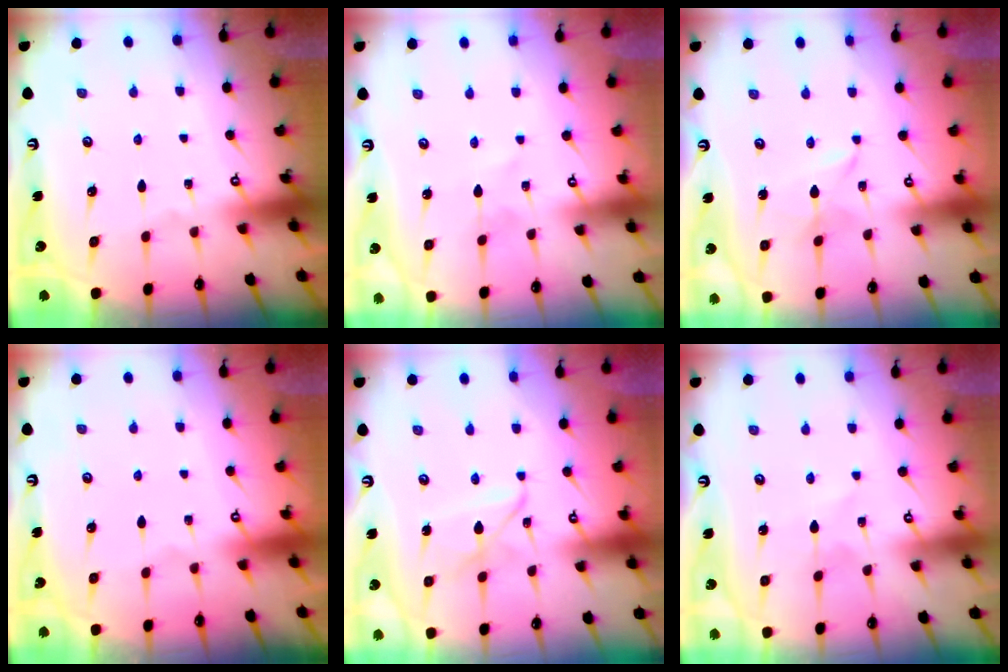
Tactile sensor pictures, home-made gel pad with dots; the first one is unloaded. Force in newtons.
{"total": 1.2, "press": 1.2, "slide": 0.2}
{"total": 1.4, "press": 1.4, "slide": 0.2}
{"total": 0.0}
{"total": 5.0, "press": 5.0, "slide": 0.4}
{"total": 2.9, "press": 2.8, "slide": 0.4}